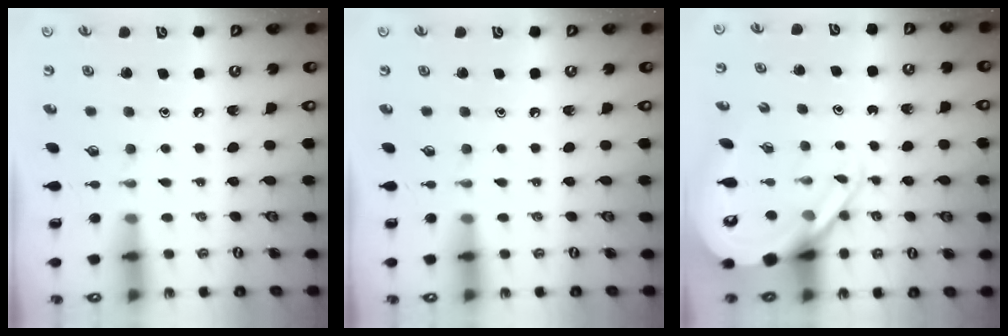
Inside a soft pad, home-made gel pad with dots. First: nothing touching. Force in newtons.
{"total": 0.0}
{"total": 9.1, "press": 9.1, "slide": 0.9}